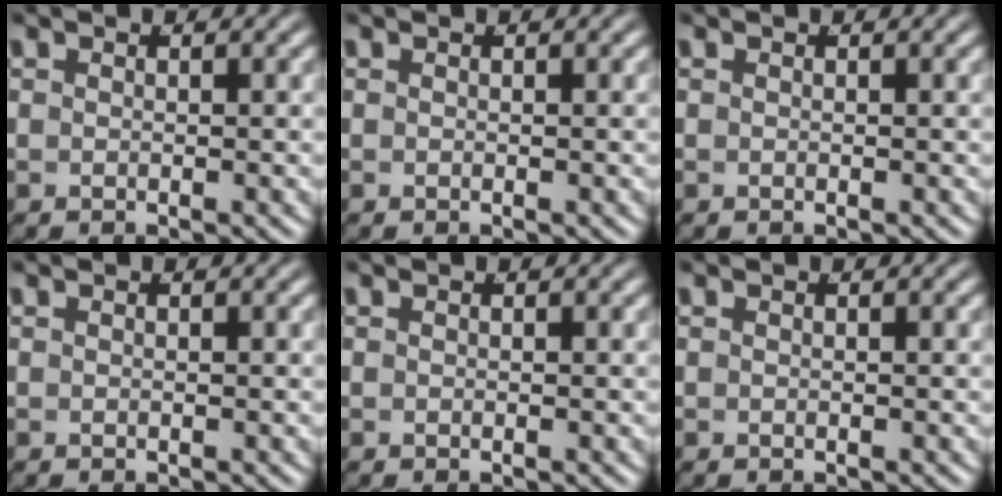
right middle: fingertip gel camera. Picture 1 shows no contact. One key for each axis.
{"total": 0.0}
{"total": 0.0}
{"total": 0.0}
{"total": 0.0}
{"total": 0.0}